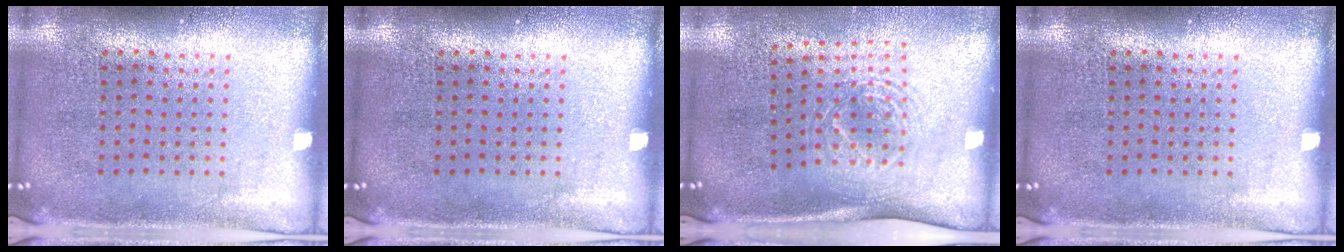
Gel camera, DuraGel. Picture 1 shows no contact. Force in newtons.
{"total": 0.0}
{"total": 1.6, "press": 1.3, "slide": 1.0}
{"total": 0.0}